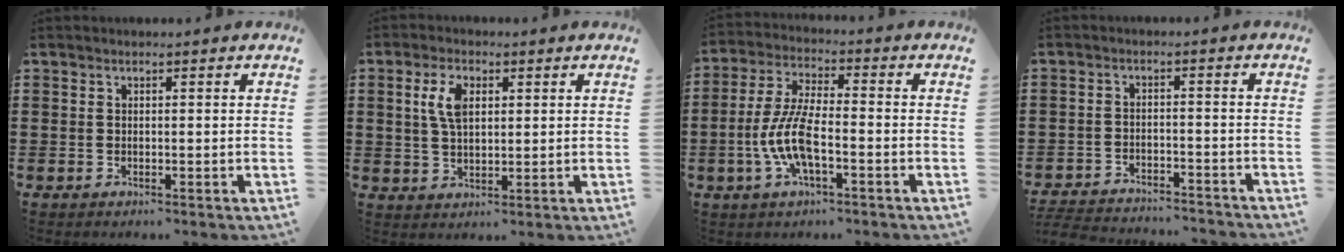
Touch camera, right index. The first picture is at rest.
{"total": 5.4, "force": [1.5, 2.9, 4.3], "torque": [-0.094, 0.013, 0.024]}
{"total": 8.4, "force": [-2.5, 2.5, 7.6], "torque": [-0.184, -0.019, -0.055]}
{"total": 4.2, "force": [-4.1, 0.2, 0.5], "torque": [-0.017, -0.002, -0.087]}